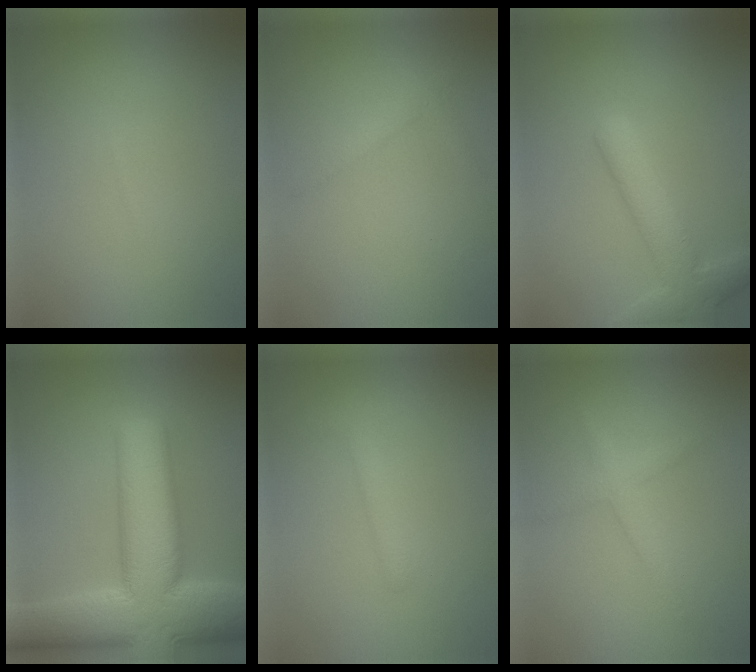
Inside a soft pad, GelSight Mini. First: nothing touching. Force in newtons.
{"total": 1.2, "press": 1.2, "slide": 0.1}
{"total": 4.1, "press": 4.1, "slide": 0.1}
{"total": 13.8, "press": 13.8, "slide": 0.8}
{"total": 1.8, "press": 1.8, "slide": 0.2}
{"total": 1.8, "press": 1.8, "slide": 0.0}